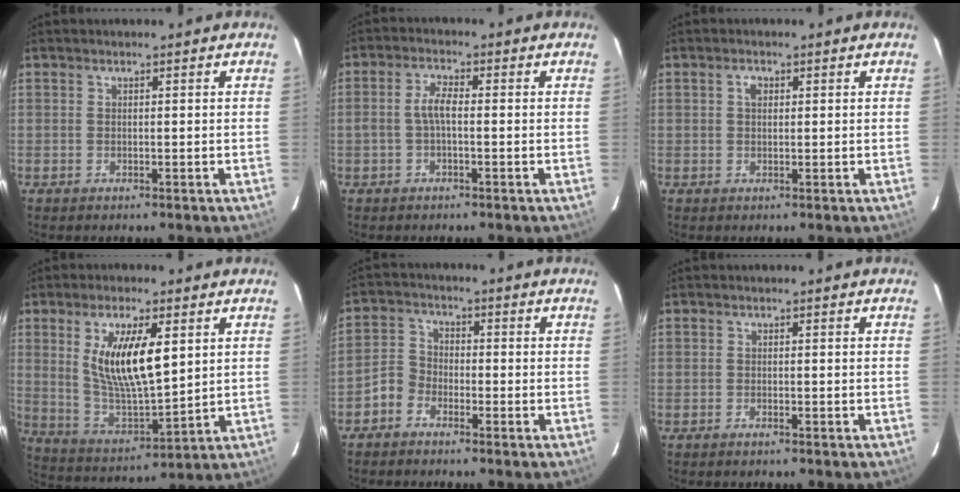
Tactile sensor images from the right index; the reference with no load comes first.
{"total": 3.4, "force": [-0.6, 1.1, 3.2], "torque": [-0.067, 0.010, -0.012]}
{"total": 1.6, "force": [0.5, 1.1, 1.0], "torque": [-0.018, 0.007, 0.007]}
{"total": 14.4, "force": [4.2, 4.9, 12.9], "torque": [-0.241, -0.006, 0.091]}
{"total": 4.3, "force": [-2.9, 3.1, 0.9], "torque": [-0.016, 0.019, -0.062]}
{"total": 0.8, "force": [-0.7, 0.2, 0.3], "torque": [-0.010, 0.000, -0.016]}